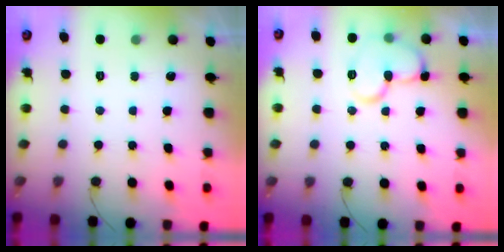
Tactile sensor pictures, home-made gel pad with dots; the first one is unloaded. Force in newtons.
{"total": 11.3, "press": 11.2, "slide": 1.2}